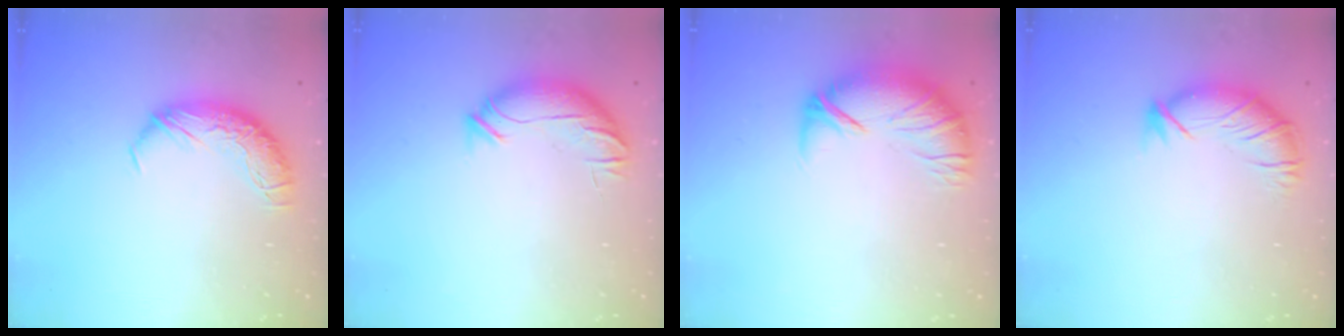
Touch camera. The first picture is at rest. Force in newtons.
{"total": 3.9, "press": 3.5, "slide": 1.8}
{"total": 2.7, "press": 1.5, "slide": 2.2}
{"total": 2.8, "press": 2.0, "slide": 1.9}